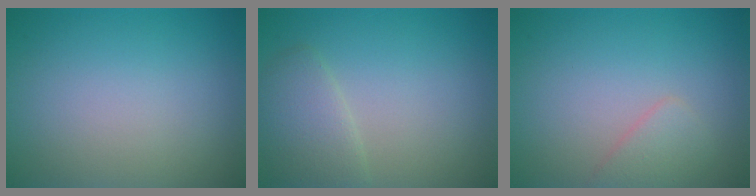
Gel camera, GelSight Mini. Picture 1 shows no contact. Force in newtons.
{"total": 2.8, "press": 2.8, "slide": 0.2}
{"total": 1.6, "press": 1.6, "slide": 0.1}